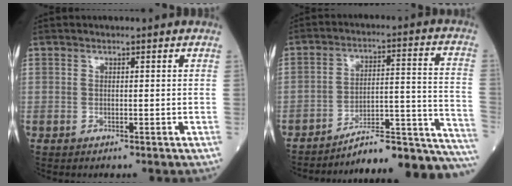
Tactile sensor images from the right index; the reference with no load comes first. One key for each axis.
{"total": 20.2, "fx": -19.0, "fy": 1.0, "fz": 6.9, "tx": -0.027, "ty": 0.046, "tz": -0.263}